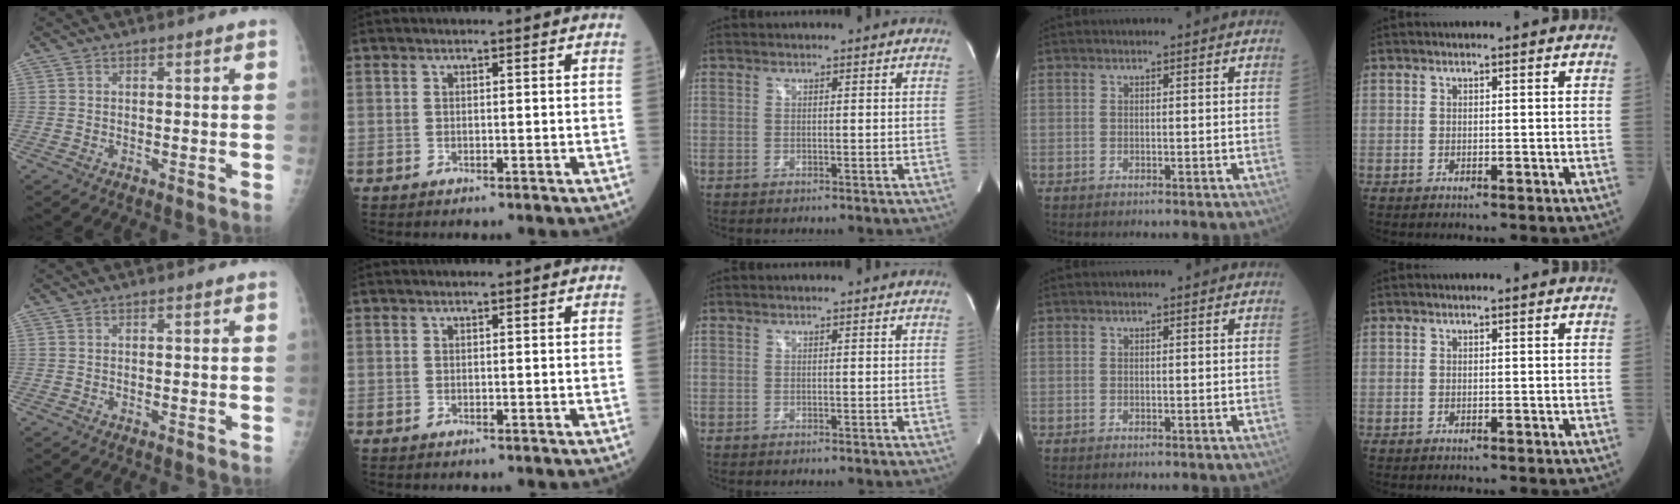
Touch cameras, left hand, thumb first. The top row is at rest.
{}